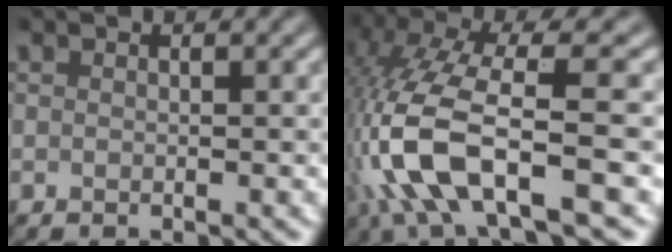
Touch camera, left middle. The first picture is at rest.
{"total": 10.4, "force": [-3.8, 2.9, 9.2], "torque": [-0.198, 0.012, -0.074]}